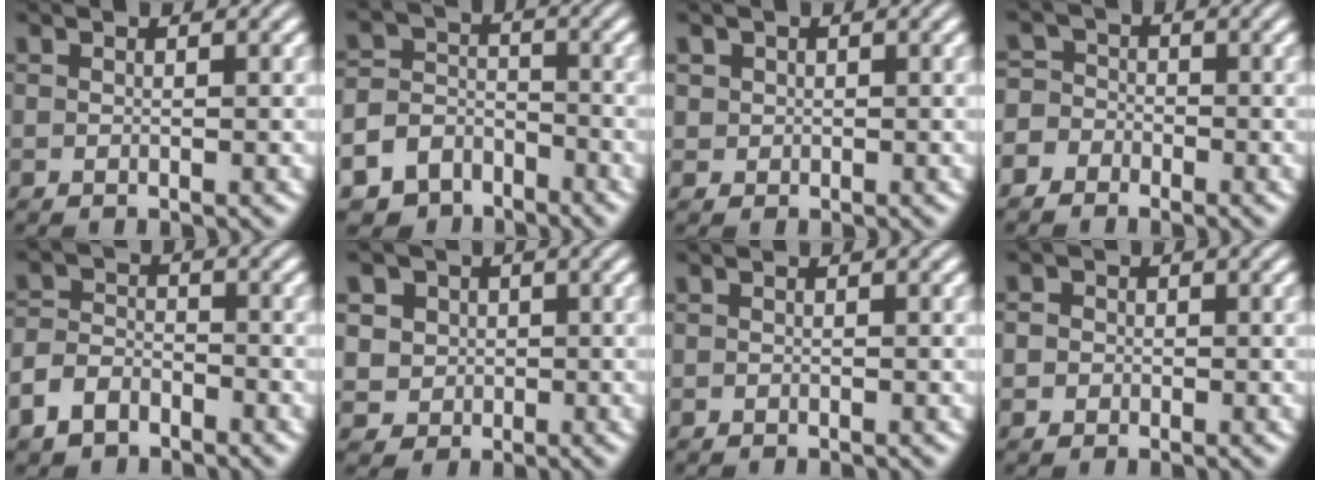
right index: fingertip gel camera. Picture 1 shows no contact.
{"total": 8.6, "force": [-4.8, 6.8, 2.3], "torque": [-0.039, -0.033, -0.083]}
{"total": 2.3, "force": [0.4, 2.1, 0.6], "torque": [-0.022, -0.014, 0.013]}
{"total": 4.7, "force": [-2.0, 4.2, 0.7], "torque": [-0.003, -0.015, -0.041]}
{"total": 3.7, "force": [-2.8, 2.2, 0.9], "torque": [-0.014, -0.016, -0.043]}
{"total": 8.4, "force": [0.4, 7.8, 3.1], "torque": [-0.082, -0.033, 0.010]}
{"total": 0.9, "force": [-0.4, -0.8, -0.3], "torque": [0.012, -0.007, -0.003]}
{"total": 1.9, "force": [-0.5, 1.8, 0.2], "torque": [-0.001, -0.002, -0.015]}